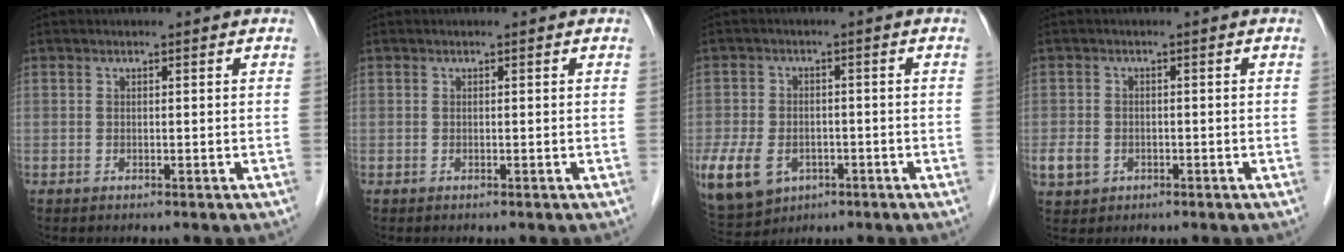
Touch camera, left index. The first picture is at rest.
{"total": 0.0}
{"total": 30.5, "force": [-12.9, 23.6, 14.3], "torque": [-0.487, -0.024, -0.195]}
{"total": 3.9, "force": [-1.5, 3.3, 1.6], "torque": [-0.041, 0.002, -0.016]}